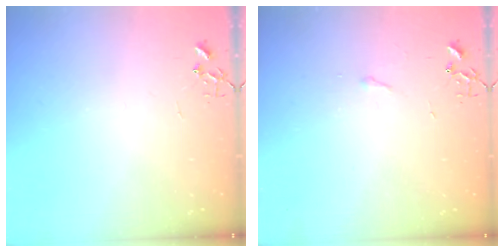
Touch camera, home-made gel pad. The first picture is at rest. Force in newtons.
{"total": 2.9, "press": 2.9, "slide": 0.5}